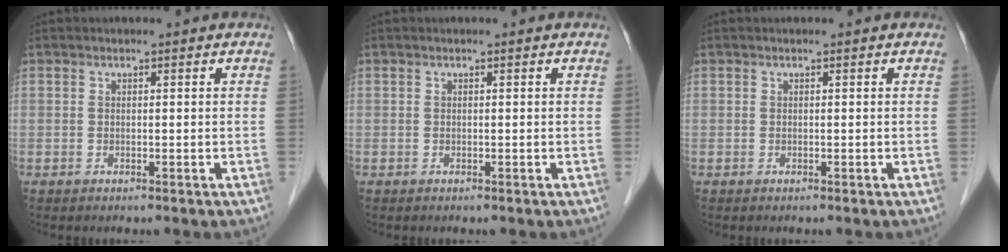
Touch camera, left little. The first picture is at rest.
{"total": 0.0}
{"total": 0.0}